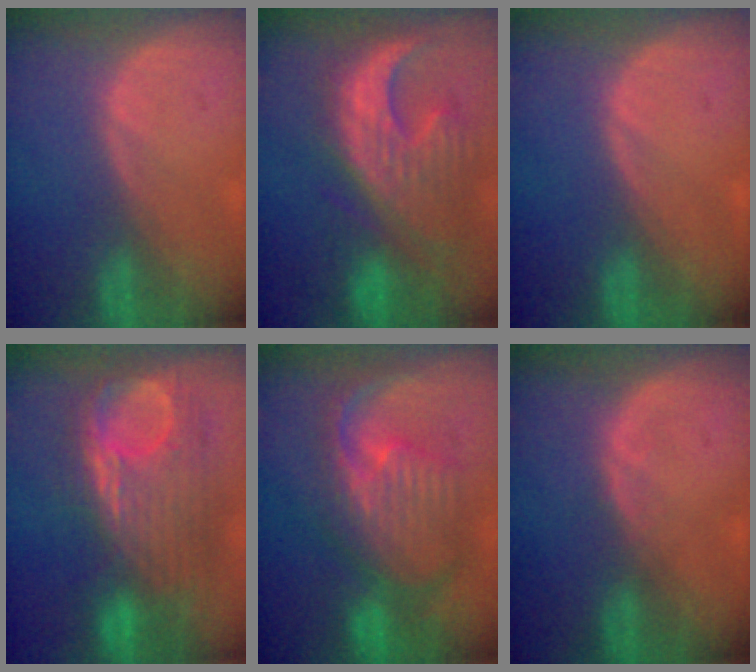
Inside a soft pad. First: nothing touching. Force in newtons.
{"total": 12.8, "press": 11.2, "slide": 6.3}
{"total": 0.0}
{"total": 11.2, "press": 10.4, "slide": 4.1}
{"total": 10.9, "press": 9.6, "slide": 5.1}
{"total": 0.9, "press": 0.9, "slide": 0.2}